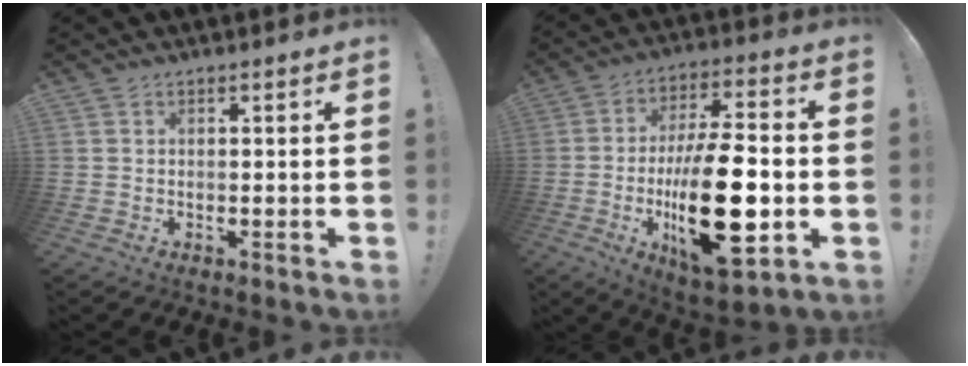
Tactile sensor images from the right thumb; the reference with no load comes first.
{"total": 25.7, "force": [-4.5, 10.1, 23.2], "torque": [-0.401, 0.001, -0.066]}